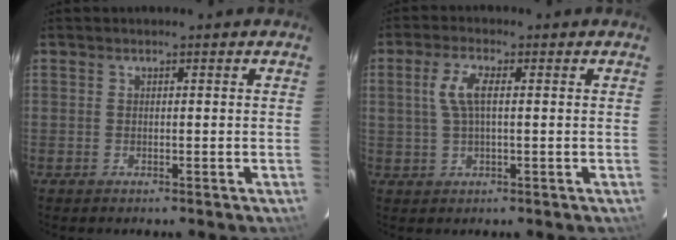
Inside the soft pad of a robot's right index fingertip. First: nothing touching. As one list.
[{"total": 5.0, "force": [0.9, 1.7, 4.6], "torque": [-0.094, 0.007, 0.023]}]